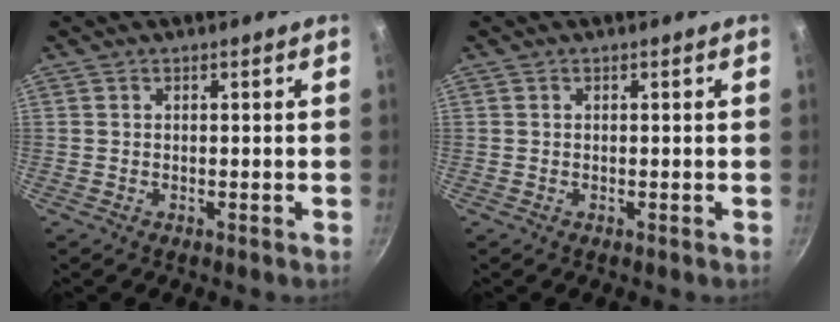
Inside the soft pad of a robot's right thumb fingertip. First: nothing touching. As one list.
[{"total": 0.0}]